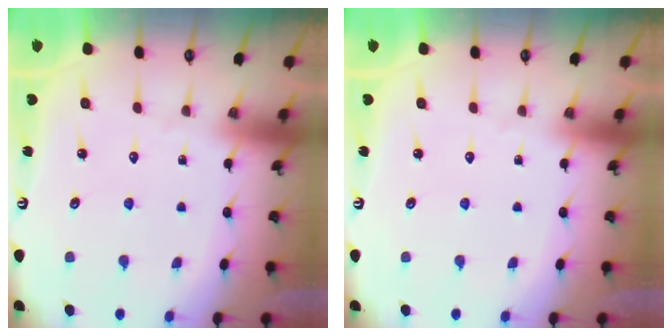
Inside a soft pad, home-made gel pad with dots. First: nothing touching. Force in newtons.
{"total": 0.0}